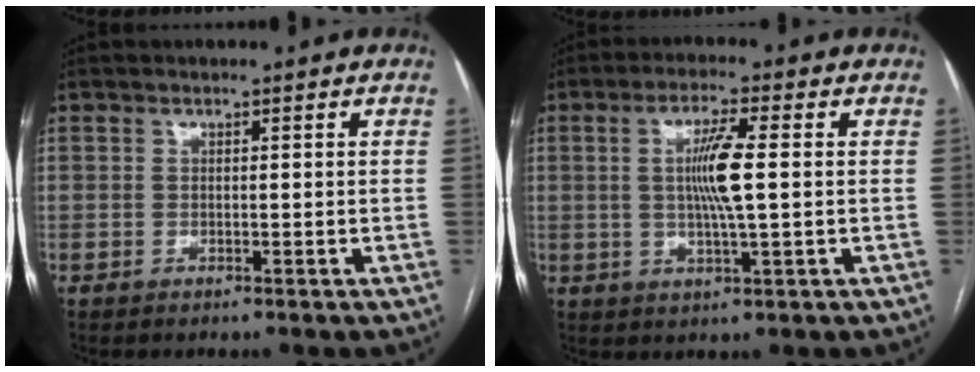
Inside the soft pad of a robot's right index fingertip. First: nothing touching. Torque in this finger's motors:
{"motor_torque": [0.47, 0.20, 0.38, 0.13]}